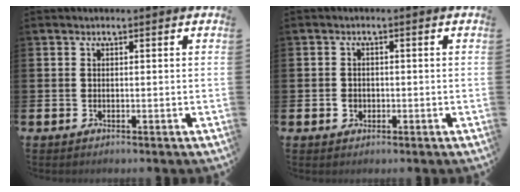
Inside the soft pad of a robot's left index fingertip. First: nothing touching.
{"total": 1.4, "force": [-0.3, 1.2, 0.6], "torque": [-0.016, 0.007, -0.007]}